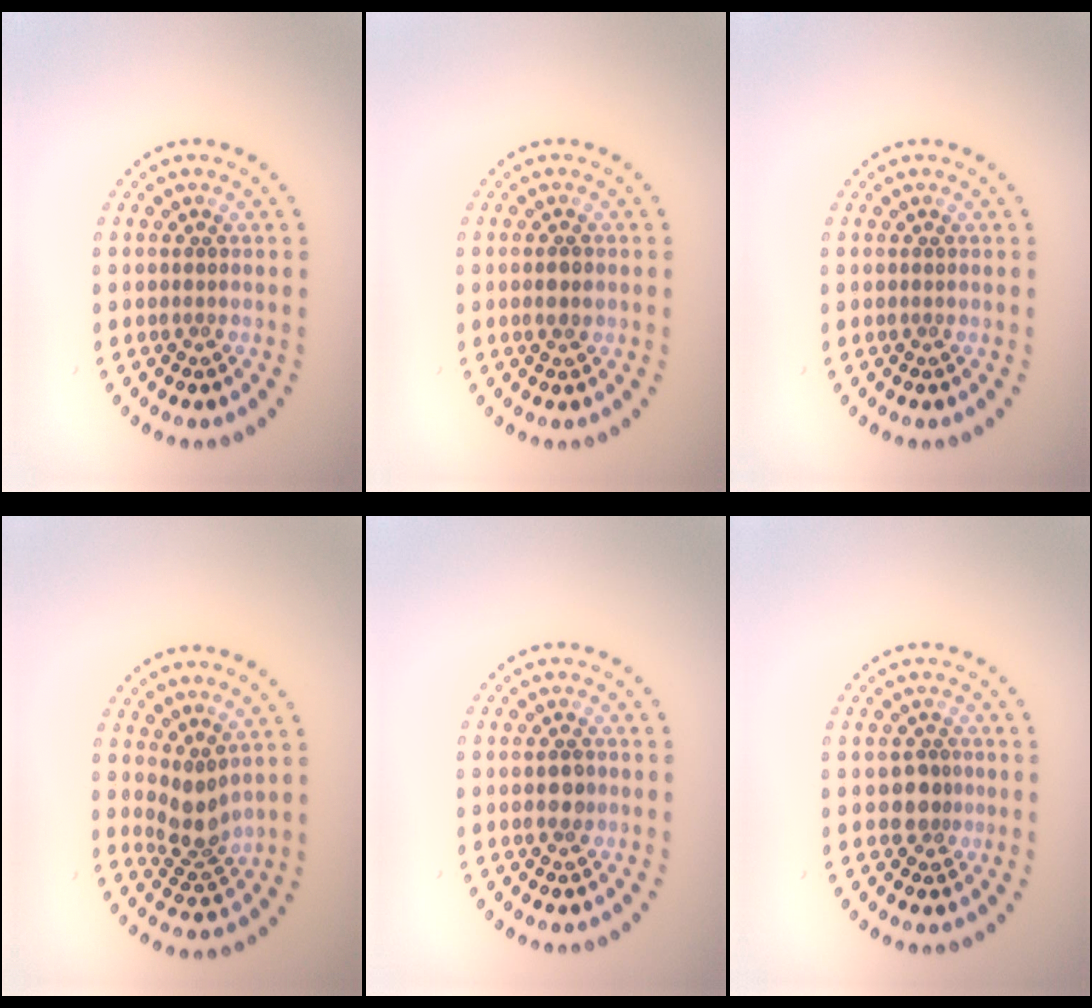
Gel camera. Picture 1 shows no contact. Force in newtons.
{"total": 1.2, "press": 1.2, "slide": 0.1}
{"total": 0.0}
{"total": 2.7, "press": 2.0, "slide": 1.8}
{"total": 1.3, "press": 1.3, "slide": 0.2}
{"total": 1.9, "press": 1.6, "slide": 1.1}